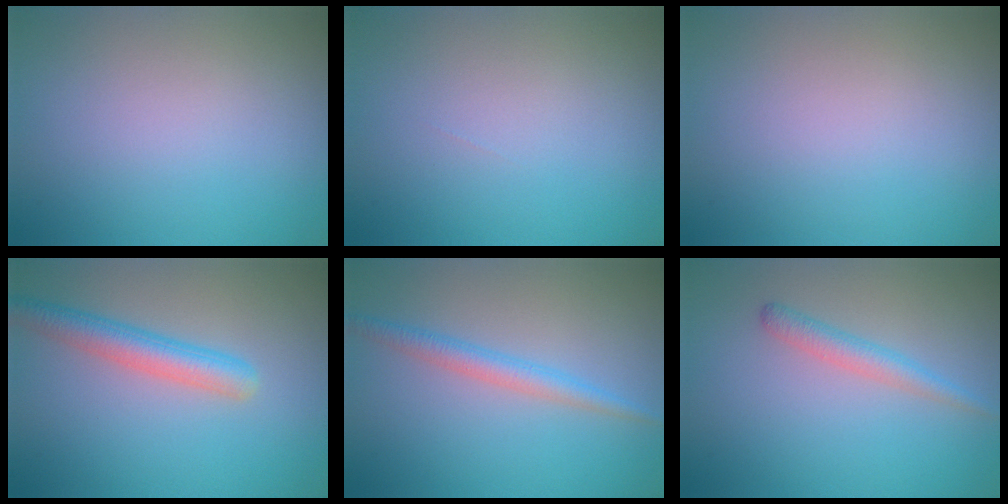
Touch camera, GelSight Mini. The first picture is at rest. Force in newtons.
{"total": 0.0}
{"total": 0.0}
{"total": 3.6, "press": 3.6, "slide": 0.1}
{"total": 2.3, "press": 2.3, "slide": 0.1}
{"total": 2.0, "press": 2.0, "slide": 0.1}